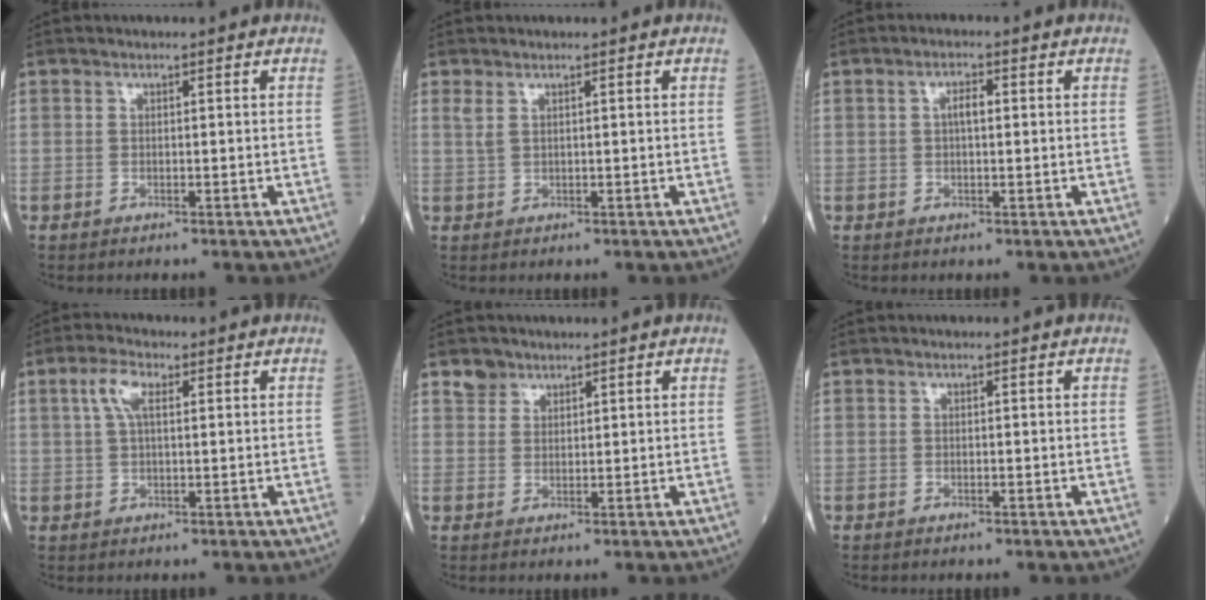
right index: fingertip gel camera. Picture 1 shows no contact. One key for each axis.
{"total": 1.2, "fx": 0.8, "fy": 0.3, "fz": 0.9, "tx": -0.027, "ty": 0.008, "tz": 0.020}
{"total": 2.2, "fx": 0.3, "fy": 0.7, "fz": 2.1, "tx": -0.038, "ty": 0.004, "tz": 0.005}
{"total": 4.3, "fx": 1.6, "fy": 1.5, "fz": 3.7, "tx": -0.082, "ty": 0.015, "tz": 0.033}
{"total": 2.1, "fx": 1.5, "fy": 1.4, "fz": 0.0, "tx": 0.003, "ty": 0.006, "tz": 0.024}
{"total": 0.0}